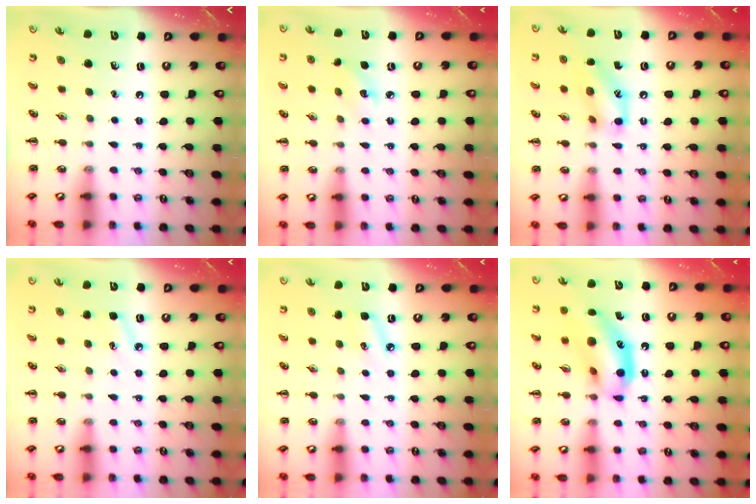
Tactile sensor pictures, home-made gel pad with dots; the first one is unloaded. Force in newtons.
{"total": 3.6, "press": 3.5, "slide": 0.8}
{"total": 13.1, "press": 12.9, "slide": 2.2}
{"total": 4.0, "press": 3.8, "slide": 1.2}
{"total": 5.7, "press": 5.5, "slide": 1.5}
{"total": 15.2, "press": 14.8, "slide": 3.3}